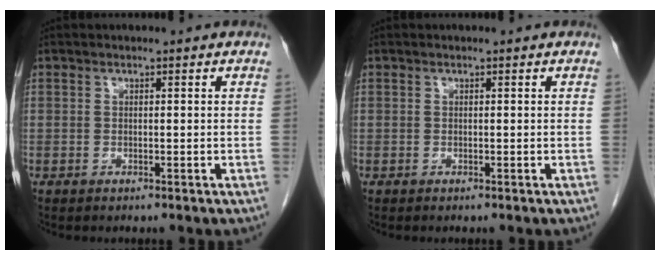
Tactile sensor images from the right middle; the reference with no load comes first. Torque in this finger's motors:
{"motor_torque": [0.28, -0.03, 0.00, 0.01]}